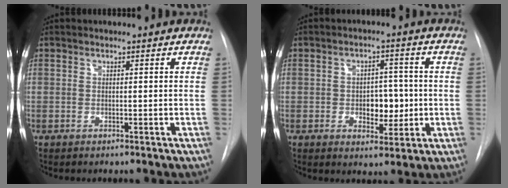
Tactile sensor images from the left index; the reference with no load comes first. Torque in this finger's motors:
{"motor_torque": [0.15, 0.01, 0.12, 0.02]}